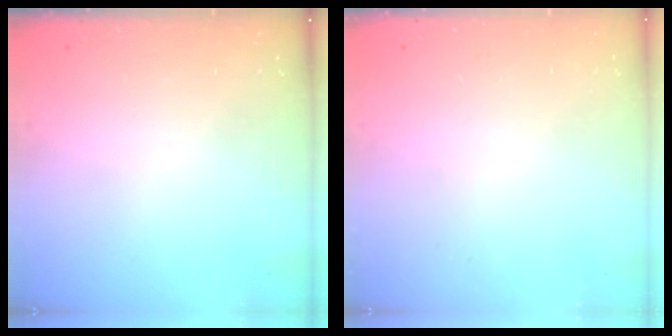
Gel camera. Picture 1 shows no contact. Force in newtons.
{"total": 2.4, "press": 2.4, "slide": 0.2}